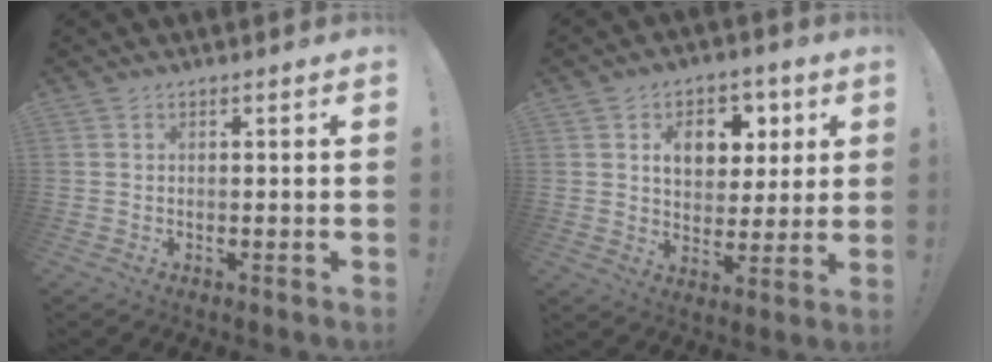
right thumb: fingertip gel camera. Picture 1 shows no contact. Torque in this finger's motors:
{"motor_torque": [0.52, 0.59, 0.06, 0.04, 0.03]}